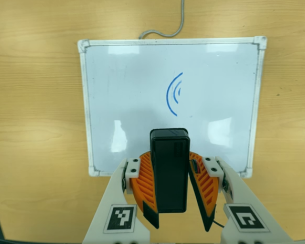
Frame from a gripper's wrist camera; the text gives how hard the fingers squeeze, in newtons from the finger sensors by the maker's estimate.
{"total": 8.9, "left": 8.7, "right": 9.2}